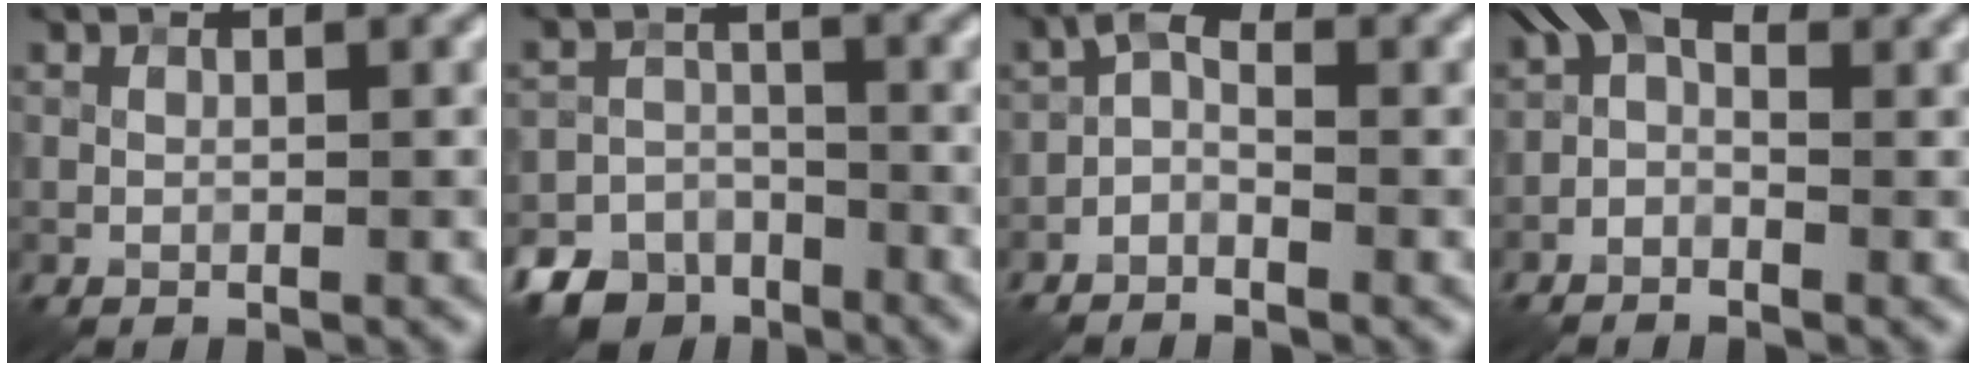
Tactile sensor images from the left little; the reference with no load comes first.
{"total": 8.2, "force": [-6.2, 5.2, 1.3], "torque": [-0.009, -0.020, -0.101]}
{"total": 2.1, "force": [-1.3, 0.9, 1.3], "torque": [-0.023, 0.011, -0.033]}
{"total": 3.1, "force": [-0.3, 2.0, 2.3], "torque": [-0.034, 0.013, -0.019]}